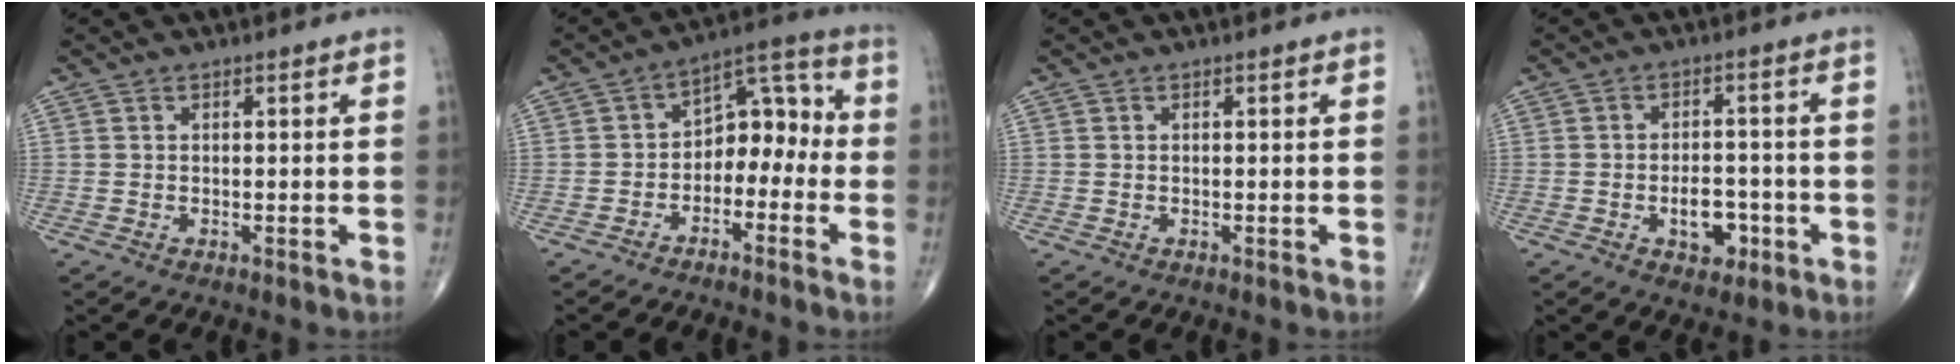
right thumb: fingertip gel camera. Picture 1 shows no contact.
{"total": 9.7, "force": [-2.8, 6.4, 6.7], "torque": [-0.057, 0.060, -0.057]}
{"total": 0.0}
{"total": 6.0, "force": [-2.2, 3.7, 4.2], "torque": [-0.039, 0.016, -0.029]}